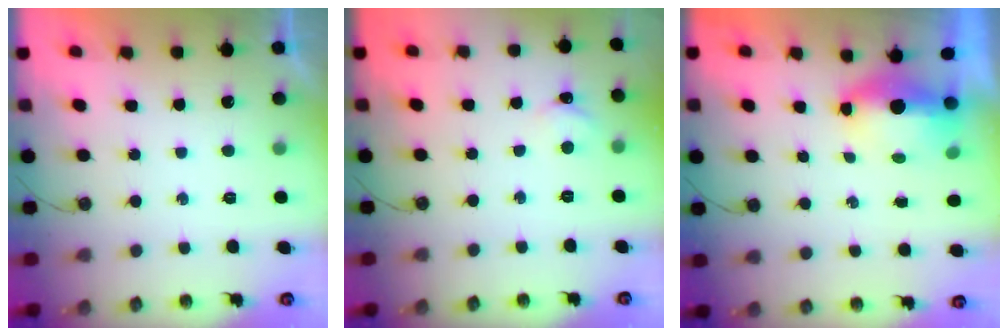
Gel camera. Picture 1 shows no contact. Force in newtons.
{"total": 1.7, "press": 1.7, "slide": 0.2}
{"total": 13.2, "press": 7.5, "slide": 10.8}